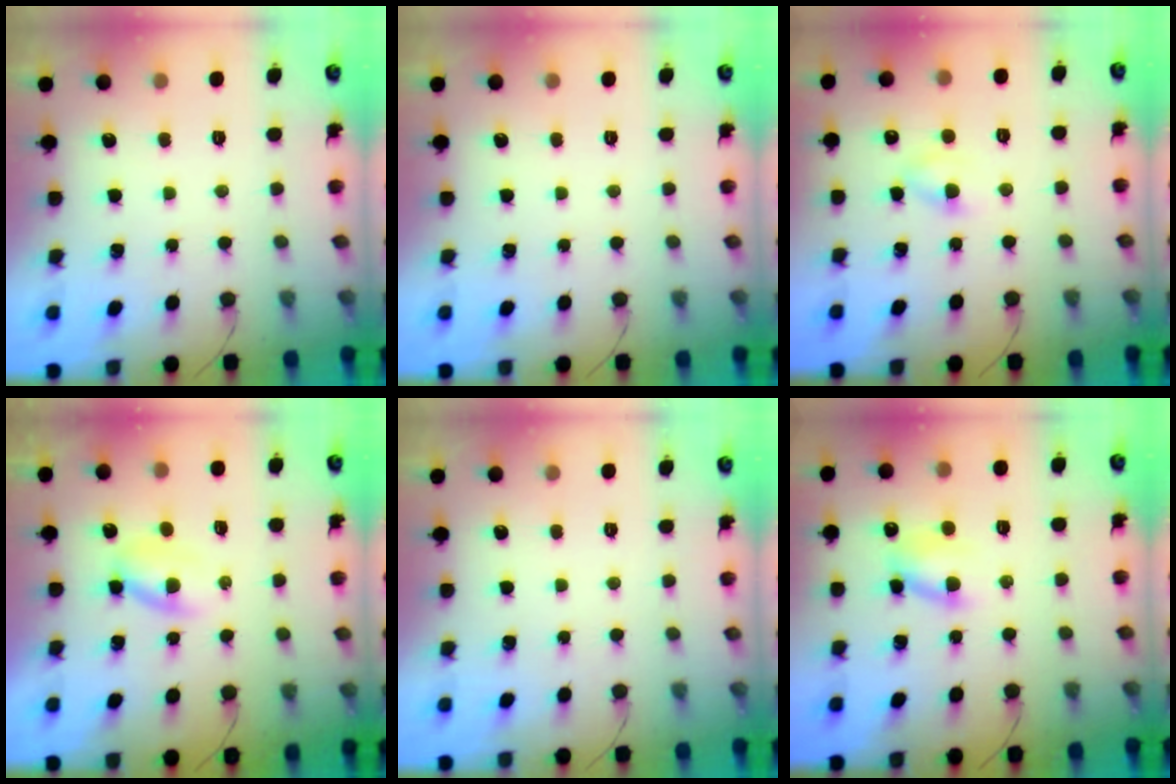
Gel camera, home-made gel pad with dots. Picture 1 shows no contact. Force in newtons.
{"total": 0.0}
{"total": 3.4, "press": 3.2, "slide": 1.2}
{"total": 3.7, "press": 3.5, "slide": 1.1}
{"total": 0.0}
{"total": 7.1, "press": 7.0, "slide": 0.6}